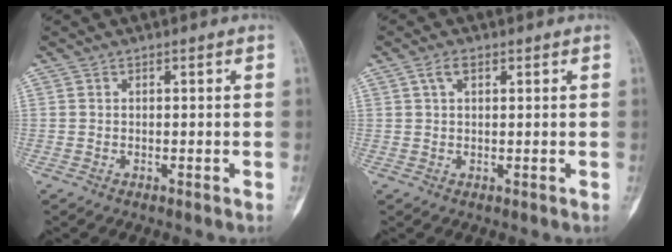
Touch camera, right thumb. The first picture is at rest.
{"total": 2.3, "force": [1.1, 1.1, 1.8], "torque": [-0.032, 0.008, 0.022]}